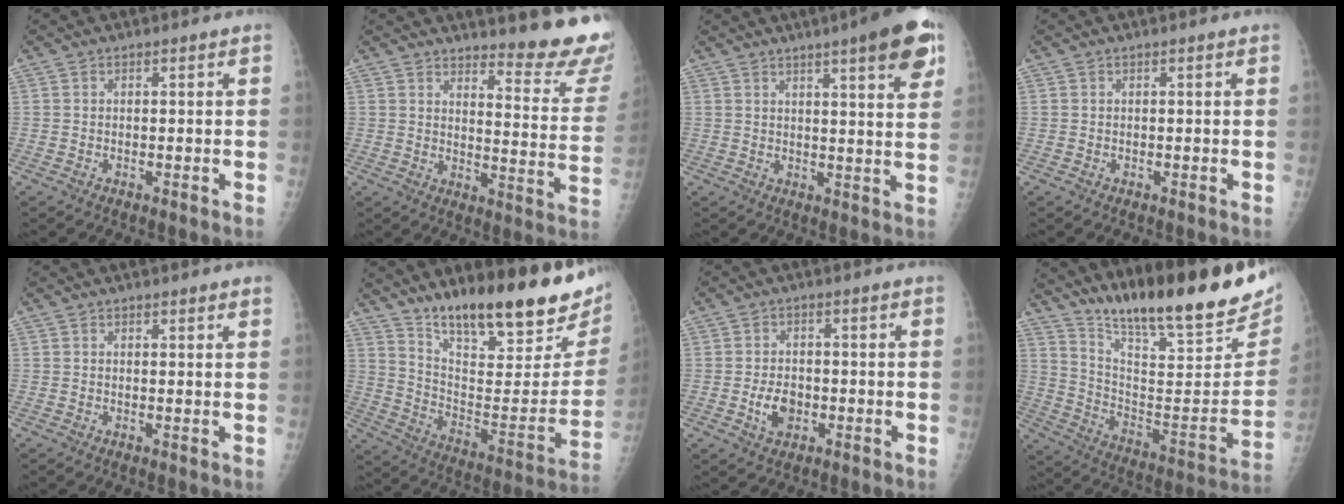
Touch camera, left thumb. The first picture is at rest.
{"total": 14.4, "force": [12.9, 1.8, 6.2], "torque": [-0.055, -0.146, 0.153]}
{"total": 11.7, "force": [6.5, 1.9, 9.5], "torque": [-0.108, -0.025, 0.079]}
{"total": 0.0}
{"total": 1.4, "force": [1.0, 0.3, 0.8], "torque": [-0.004, -0.001, 0.011]}
{"total": 28.3, "force": [19.6, 7.9, 18.9], "torque": [-0.256, -0.080, 0.300]}
{"total": 4.7, "force": [-1.3, 3.2, 3.2], "torque": [-0.048, 0.004, -0.019]}
{"total": 27.2, "force": [20.8, 5.3, 16.8], "torque": [-0.235, -0.105, 0.323]}